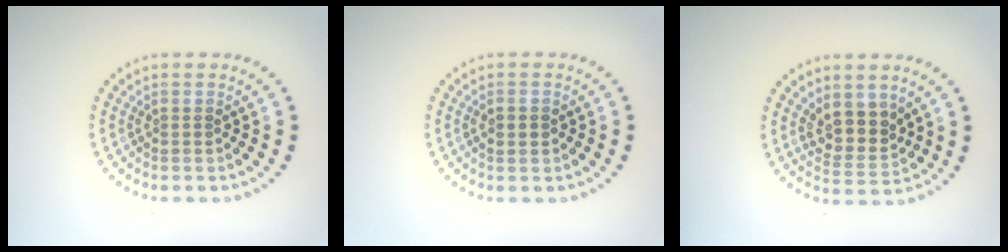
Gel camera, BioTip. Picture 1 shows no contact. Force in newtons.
{"total": 1.8, "press": 1.8, "slide": 0.2}
{"total": 3.4, "press": 3.0, "slide": 1.5}